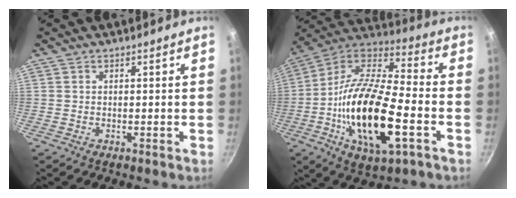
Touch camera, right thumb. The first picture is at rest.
{"total": 24.1, "force": [-6.1, 9.3, 21.4], "torque": [-0.397, 0.022, -0.127]}